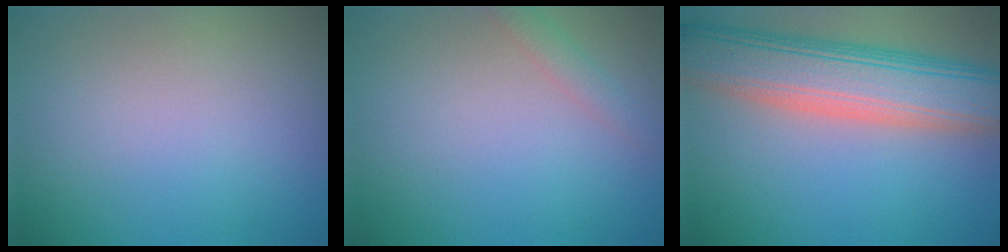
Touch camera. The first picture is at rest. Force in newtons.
{"total": 1.3, "press": 1.3, "slide": 0.1}
{"total": 9.8, "press": 9.8, "slide": 0.5}